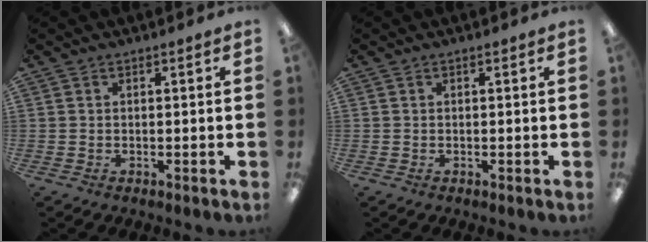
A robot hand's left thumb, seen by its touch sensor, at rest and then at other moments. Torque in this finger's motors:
{"motor_torque": [0.00, 0.00, -0.07, 0.06, 0.00]}